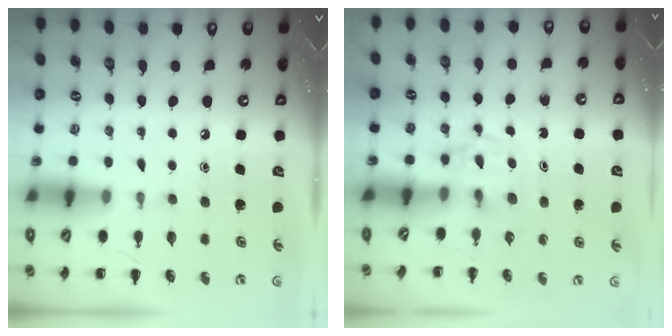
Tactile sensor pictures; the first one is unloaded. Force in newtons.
{"total": 3.1, "press": 2.8, "slide": 1.3}